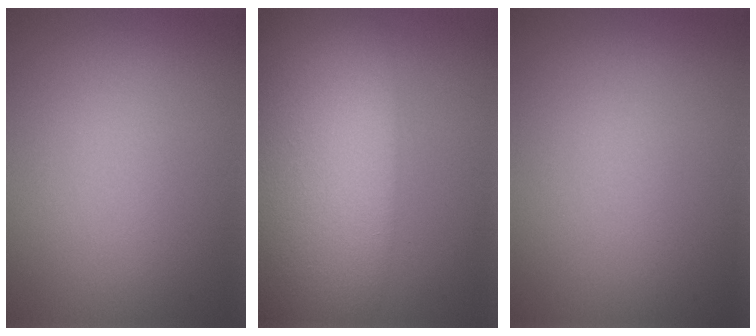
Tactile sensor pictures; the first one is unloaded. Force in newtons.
{"total": 14.3, "press": 14.3, "slide": 0.8}
{"total": 0.0}